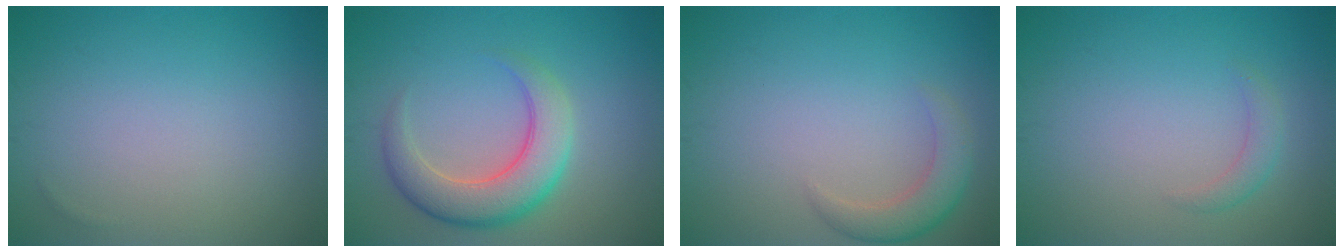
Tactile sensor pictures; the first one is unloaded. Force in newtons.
{"total": 5.7, "press": 5.6, "slide": 0.2}
{"total": 2.8, "press": 2.8, "slide": 0.2}
{"total": 1.4, "press": 1.4, "slide": 0.0}